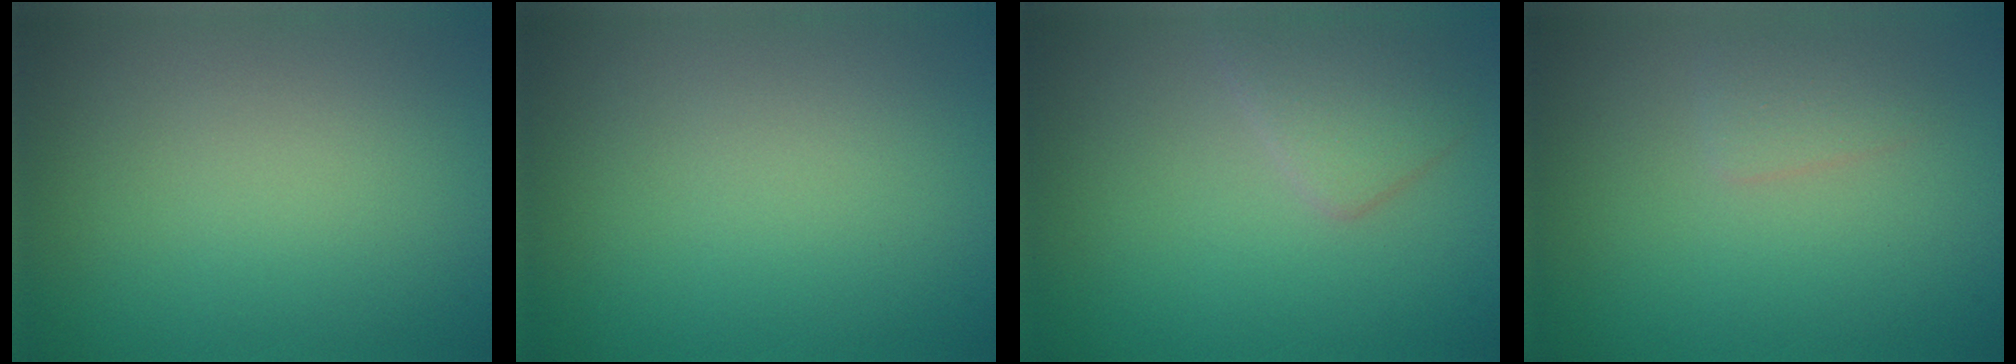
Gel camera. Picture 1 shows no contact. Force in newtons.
{"total": 0.0}
{"total": 2.5, "press": 2.5, "slide": 0.2}
{"total": 1.2, "press": 1.2, "slide": 0.1}